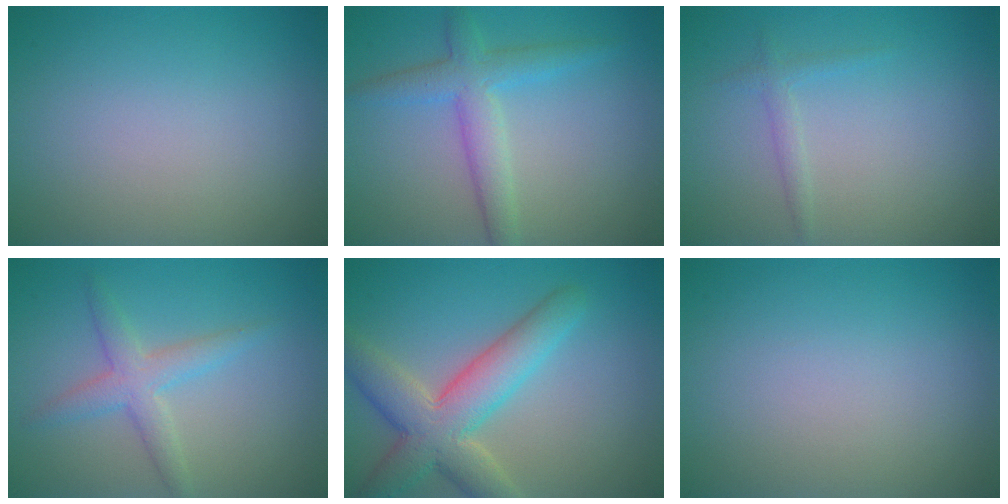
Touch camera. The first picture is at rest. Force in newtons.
{"total": 3.8, "press": 3.8, "slide": 0.2}
{"total": 1.2, "press": 1.2, "slide": 0.1}
{"total": 2.9, "press": 2.9, "slide": 0.0}
{"total": 6.8, "press": 6.8, "slide": 0.6}
{"total": 0.0}